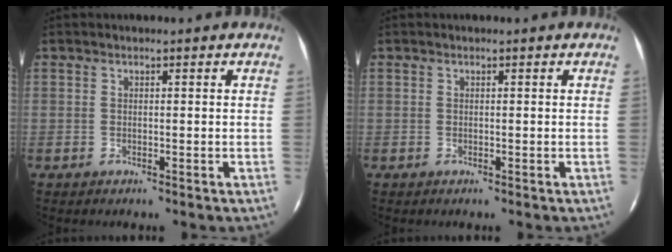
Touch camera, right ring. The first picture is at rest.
{"total": 0.0}